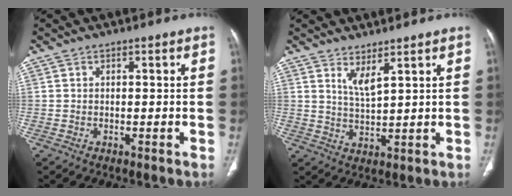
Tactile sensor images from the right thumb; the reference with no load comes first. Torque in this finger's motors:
{"motor_torque": [2.53, 2.49, 0.22, -0.21, 0.03]}